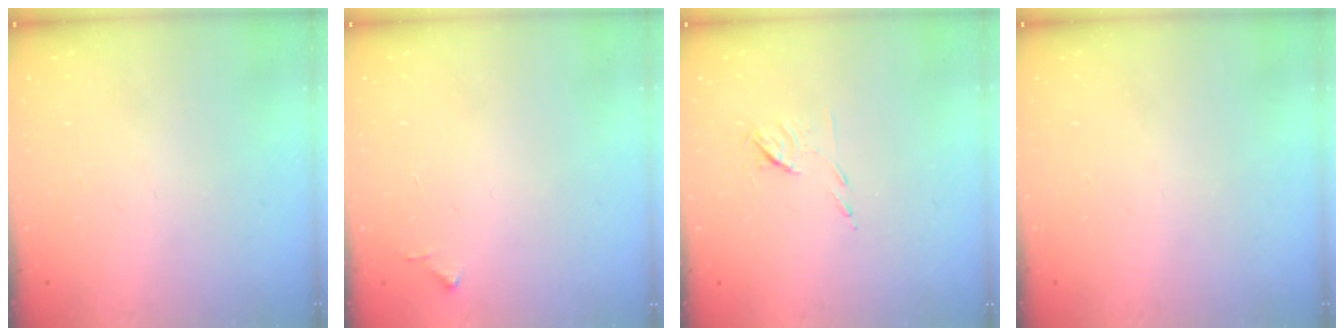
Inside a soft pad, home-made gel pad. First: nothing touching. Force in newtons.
{"total": 3.4, "press": 3.4, "slide": 0.4}
{"total": 5.4, "press": 5.3, "slide": 0.9}
{"total": 0.0}